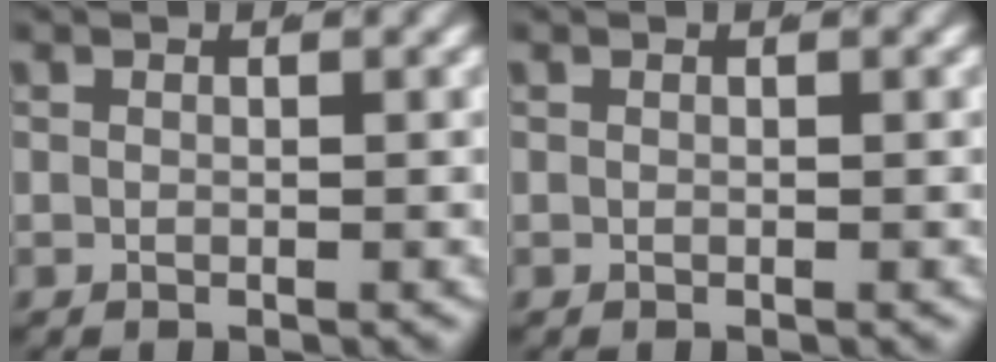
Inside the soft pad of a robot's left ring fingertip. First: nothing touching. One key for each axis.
{"total": 0.0}